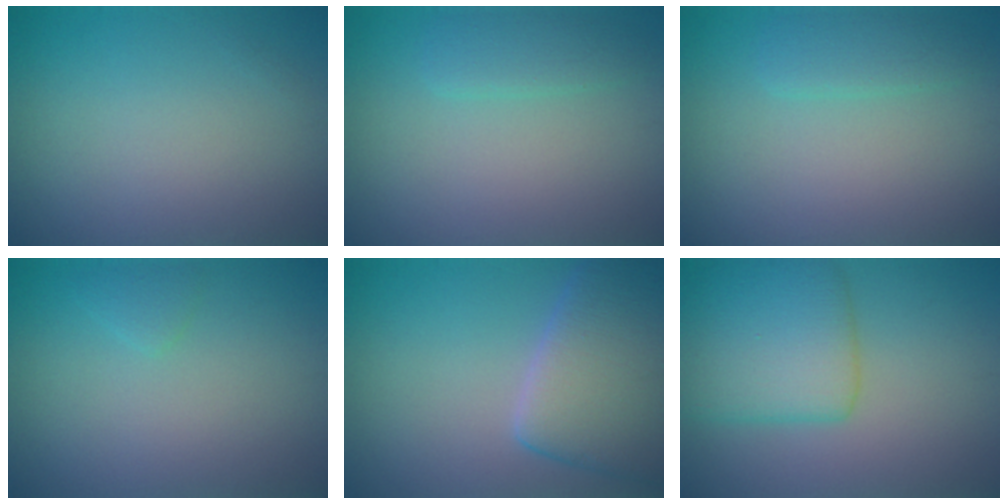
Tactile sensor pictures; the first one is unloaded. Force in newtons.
{"total": 1.8, "press": 1.8, "slide": 0.2}
{"total": 1.8, "press": 1.8, "slide": 0.2}
{"total": 0.9, "press": 0.9, "slide": 0.1}
{"total": 8.5, "press": 8.5, "slide": 0.4}
{"total": 5.8, "press": 5.8, "slide": 0.1}